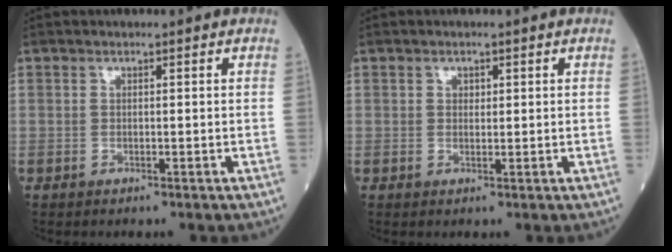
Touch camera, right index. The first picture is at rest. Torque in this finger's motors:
{"motor_torque": [0.00, 0.02, -0.03, -0.01]}